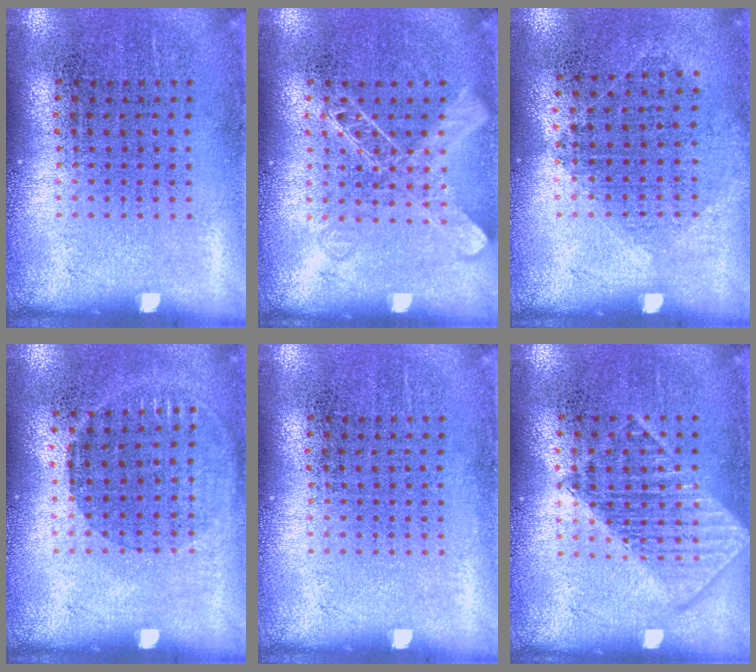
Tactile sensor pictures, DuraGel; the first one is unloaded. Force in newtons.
{"total": 2.0, "press": 1.9, "slide": 0.3}
{"total": 1.0, "press": 0.9, "slide": 0.4}
{"total": 0.9, "press": 0.8, "slide": 0.4}
{"total": 0.0}
{"total": 1.2, "press": 1.2, "slide": 0.1}